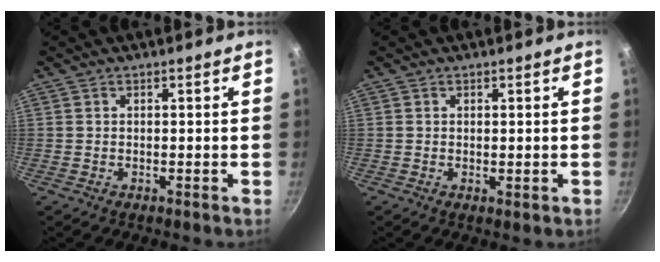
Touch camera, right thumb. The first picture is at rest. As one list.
[{"total": 0.7, "force": [0.1, 0.2, 0.6], "torque": [-0.009, -0.004, 0.001]}]